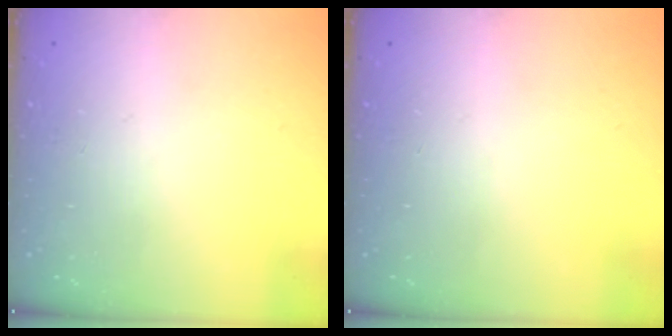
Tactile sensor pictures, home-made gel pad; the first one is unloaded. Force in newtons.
{"total": 0.0}